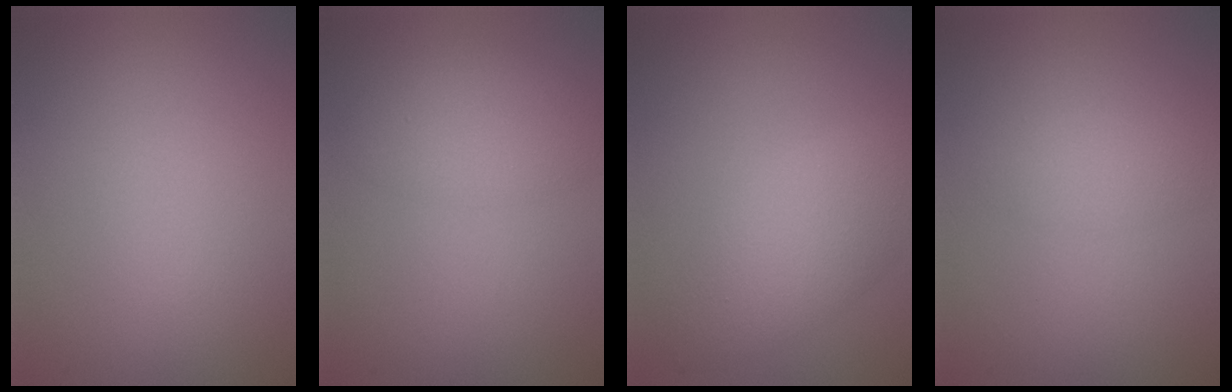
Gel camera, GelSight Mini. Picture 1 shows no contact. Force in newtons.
{"total": 2.8, "press": 2.8, "slide": 0.1}
{"total": 4.3, "press": 4.3, "slide": 0.3}
{"total": 1.8, "press": 1.8, "slide": 0.0}